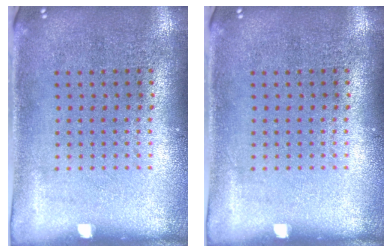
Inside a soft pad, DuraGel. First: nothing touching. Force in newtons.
{"total": 0.0}